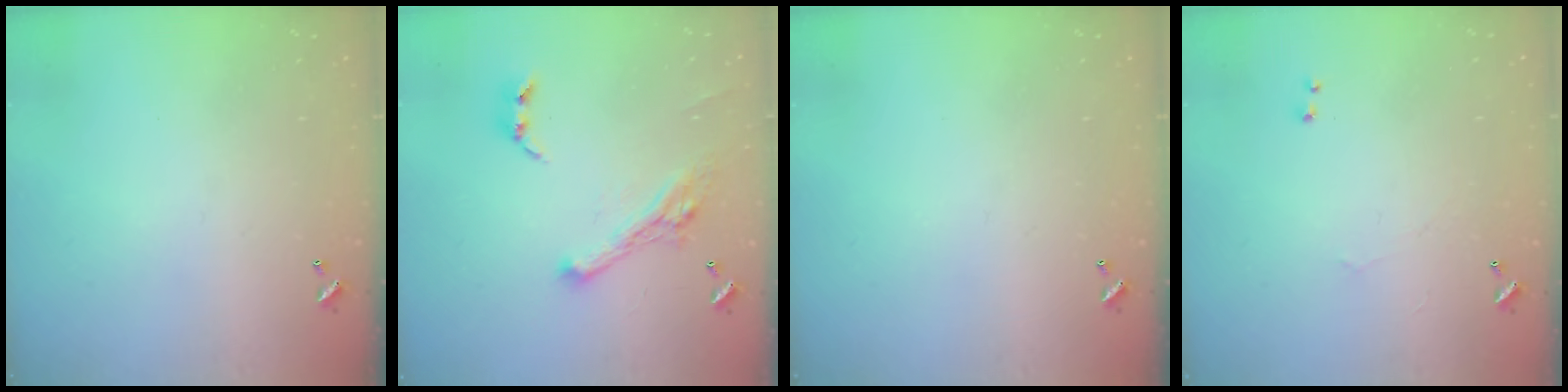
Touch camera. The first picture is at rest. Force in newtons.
{"total": 7.4, "press": 7.2, "slide": 1.3}
{"total": 0.0}
{"total": 1.0, "press": 0.5, "slide": 0.8}